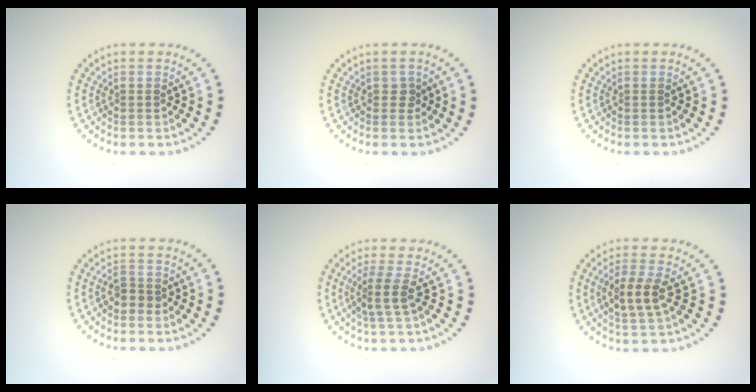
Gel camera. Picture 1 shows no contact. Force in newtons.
{"total": 1.0, "press": 0.9, "slide": 0.3}
{"total": 0.0}
{"total": 1.6, "press": 1.5, "slide": 0.6}
{"total": 2.2, "press": 1.6, "slide": 1.5}
{"total": 3.2, "press": 3.0, "slide": 1.1}